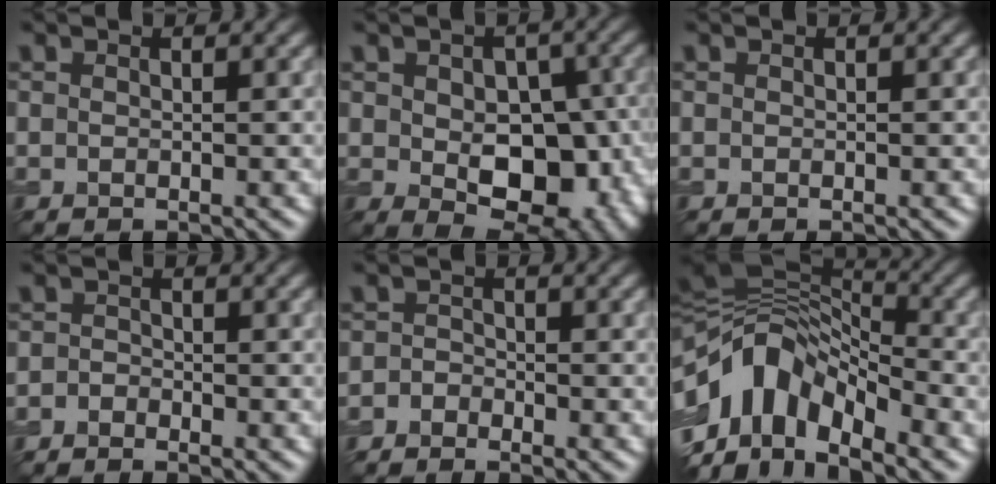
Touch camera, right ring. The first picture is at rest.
{"total": 9.7, "force": [-1.6, 5.9, 7.5], "torque": [-0.104, -0.016, -0.013]}
{"total": 0.0}
{"total": 1.1, "force": [-0.9, 0.5, 0.2], "torque": [0.001, 0.001, -0.021]}
{"total": 1.4, "force": [-1.1, 0.7, 0.2], "torque": [0.006, 0.002, -0.028]}
{"total": 12.2, "force": [-4.6, 7.0, 8.9], "torque": [-0.158, 0.015, -0.094]}